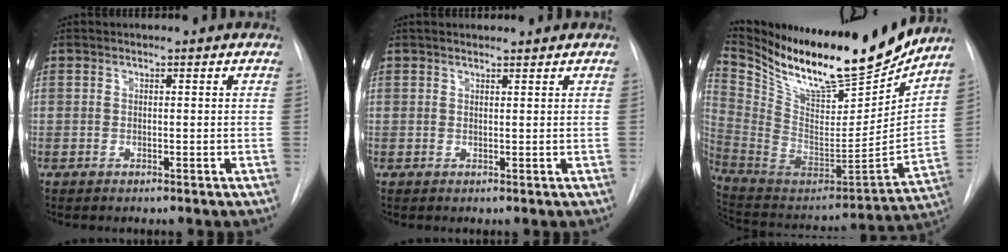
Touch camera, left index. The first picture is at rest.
{"total": 3.6, "force": [3.4, 0.3, 1.1], "torque": [-0.013, 0.021, 0.047]}
{"total": 24.1, "force": [20.9, 4.6, 11.1], "torque": [-0.201, -0.052, 0.346]}